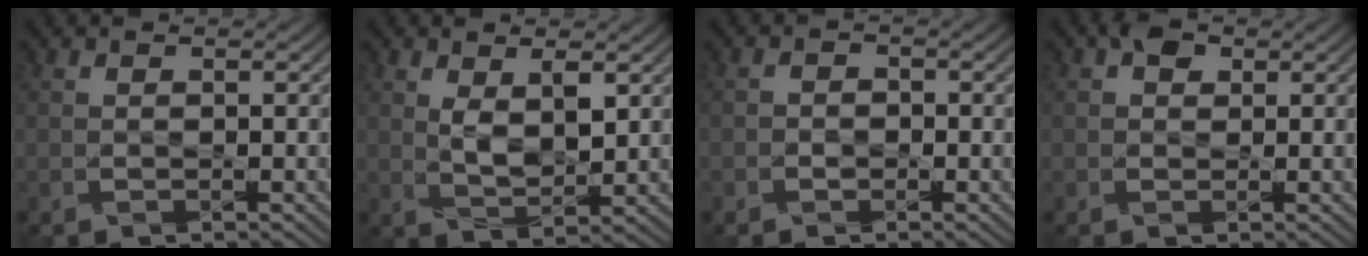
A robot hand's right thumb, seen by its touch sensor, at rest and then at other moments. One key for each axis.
{"total": 4.4, "fx": 1.5, "fy": 2.1, "fz": 3.5, "tx": -0.078, "ty": -0.007, "tz": 0.034}
{"total": 1.4, "fx": -0.6, "fy": 1.2, "fz": 0.4, "tx": 0.002, "ty": 0.001, "tz": -0.014}
{"total": 2.1, "fx": 0.9, "fy": 1.6, "fz": 1.1, "tx": -0.018, "ty": 0.003, "tz": 0.010}